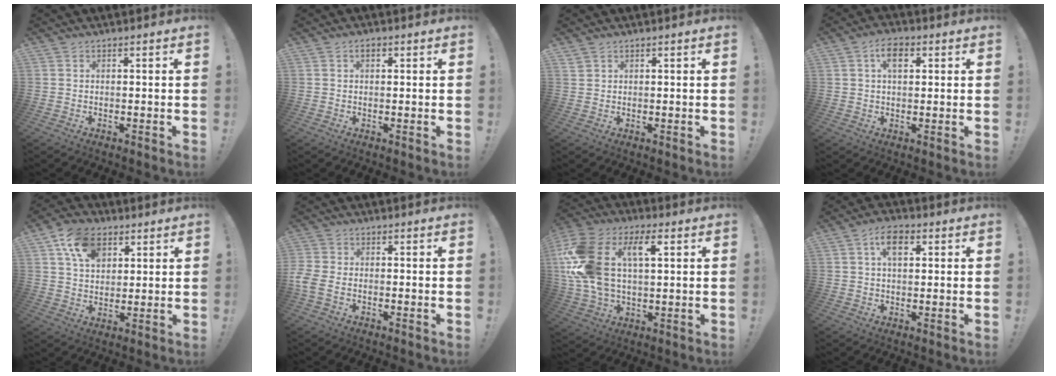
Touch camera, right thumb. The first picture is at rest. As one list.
[{"total": 1.5, "force": [0.6, 0.9, 1.0], "torque": [-0.018, 0.005, 0.009]}, {"total": 1.2, "force": [0.9, 0.8, 0.2], "torque": [-0.010, 0.002, 0.019]}, {"total": 6.3, "force": [2.4, 3.7, 4.5], "torque": [-0.070, 0.005, 0.041]}, {"total": 12.1, "force": [5.7, 8.7, 6.0], "torque": [-0.089, -0.012, 0.108]}, {"total": 4.8, "force": [-1.7, 3.1, 3.2], "torque": [-0.083, 0.004, -0.029]}, {"total": 19.4, "force": [4.9, 11.9, 14.5], "torque": [-0.305, -0.006, 0.081]}, {"total": 6.7, "force": [2.4, 3.9, 4.9], "torque": [-0.077, 0.005, 0.041]}]